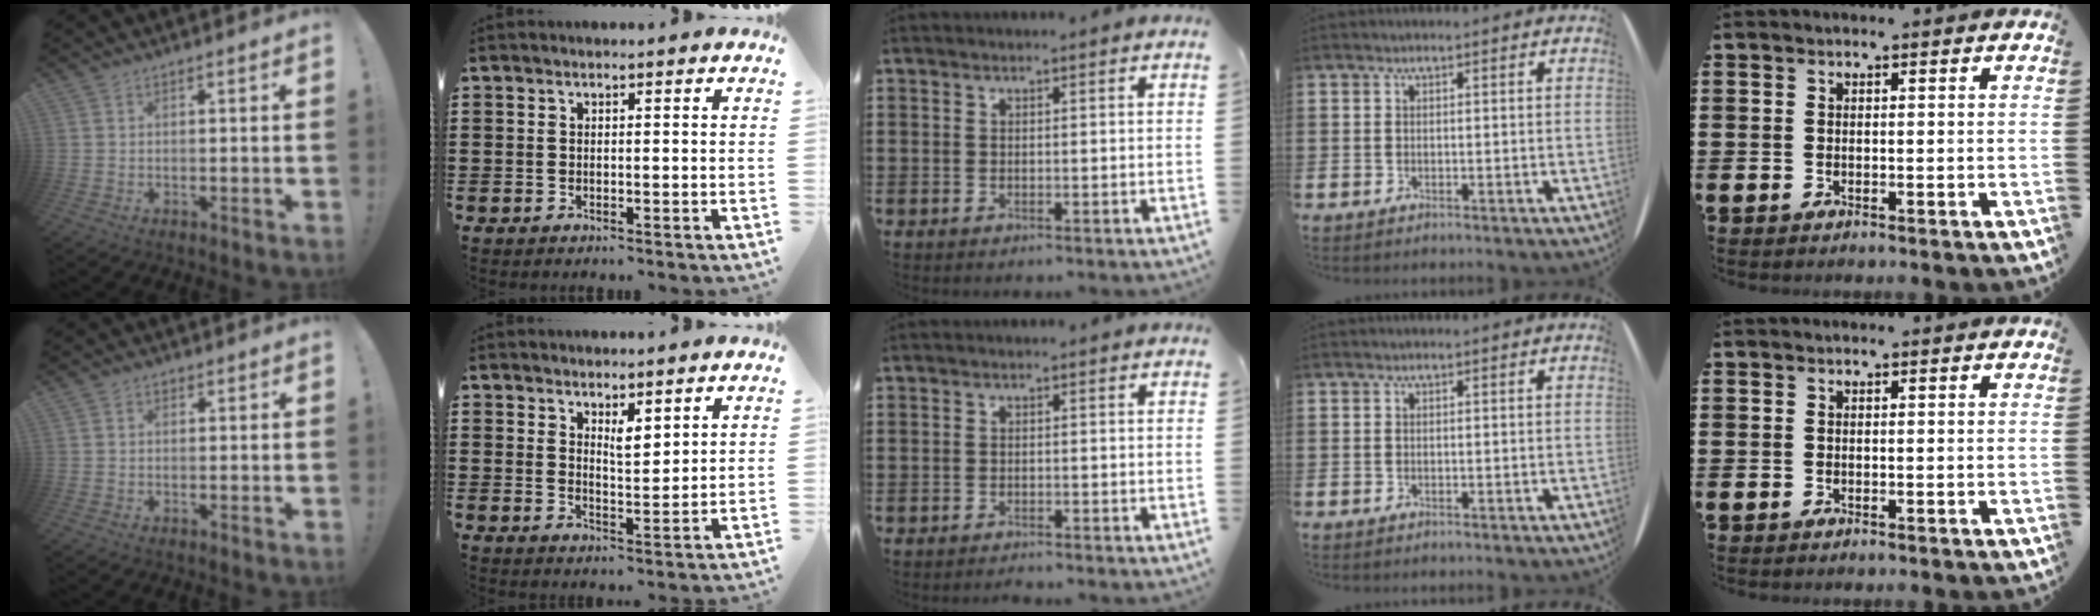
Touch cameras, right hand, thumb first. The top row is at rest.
{"thumb": {"total": 1.0, "force": [0.2, 0.9, 0.4], "torque": [-0.003, 0.001, 0.003]}, "index": {"total": 3.1, "force": [2.8, 0.8, 1.3], "torque": [-0.021, -0.006, 0.048]}, "middle": {"total": 0.9, "force": [-0.9, 0.0, 0.0], "torque": [-0.004, 0.000, -0.019]}}